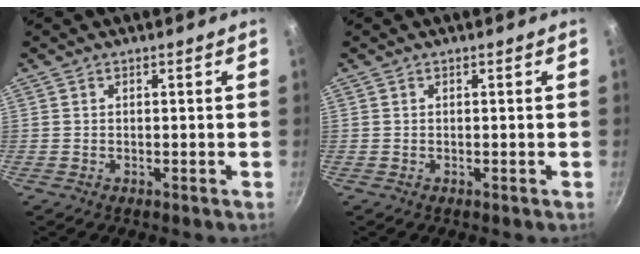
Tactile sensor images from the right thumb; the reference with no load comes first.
{"total": 0.0}